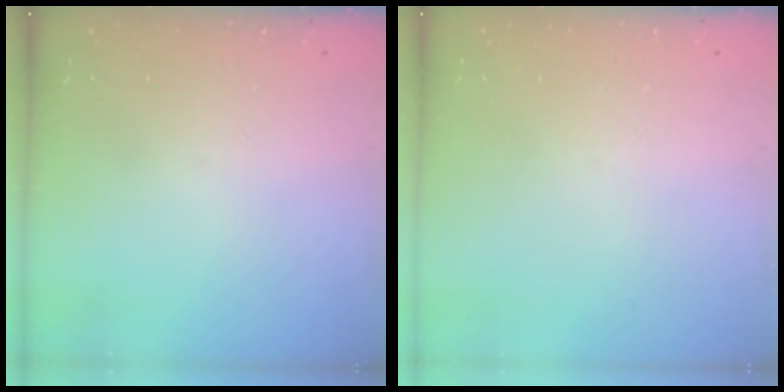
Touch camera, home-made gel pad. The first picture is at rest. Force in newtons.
{"total": 0.0}